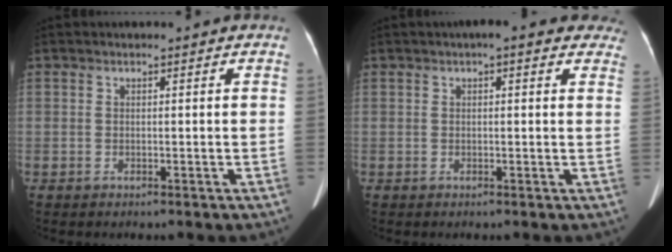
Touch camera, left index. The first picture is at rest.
{"total": 7.0, "force": [5.1, 2.0, 4.3], "torque": [-0.038, 0.019, 0.048]}